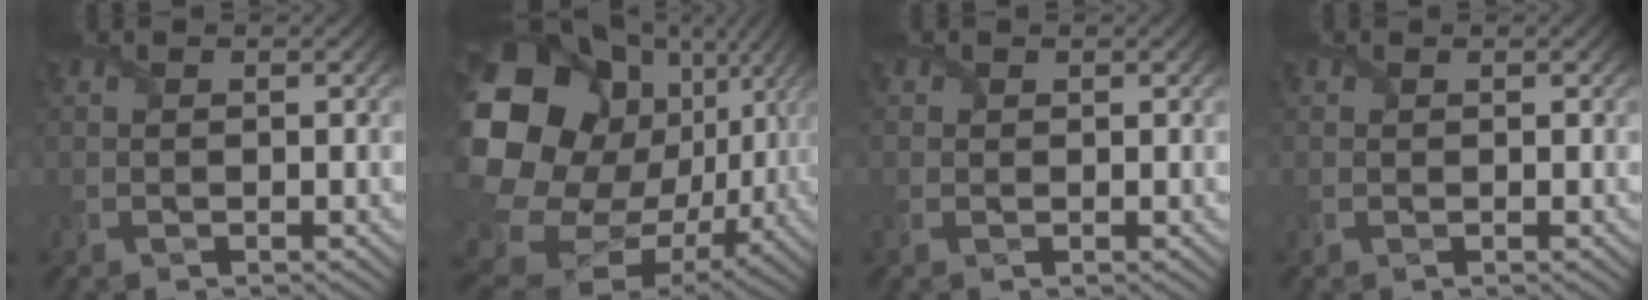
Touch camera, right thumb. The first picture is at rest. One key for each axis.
{"total": 22.7, "fx": 2.2, "fy": 18.4, "fz": 13.1, "tx": -0.317, "ty": -0.063, "tz": 0.061}
{"total": 1.7, "fx": -0.1, "fy": 1.4, "fz": 0.9, "tx": -0.026, "ty": -0.004, "tz": -0.004}
{"total": 0.0}